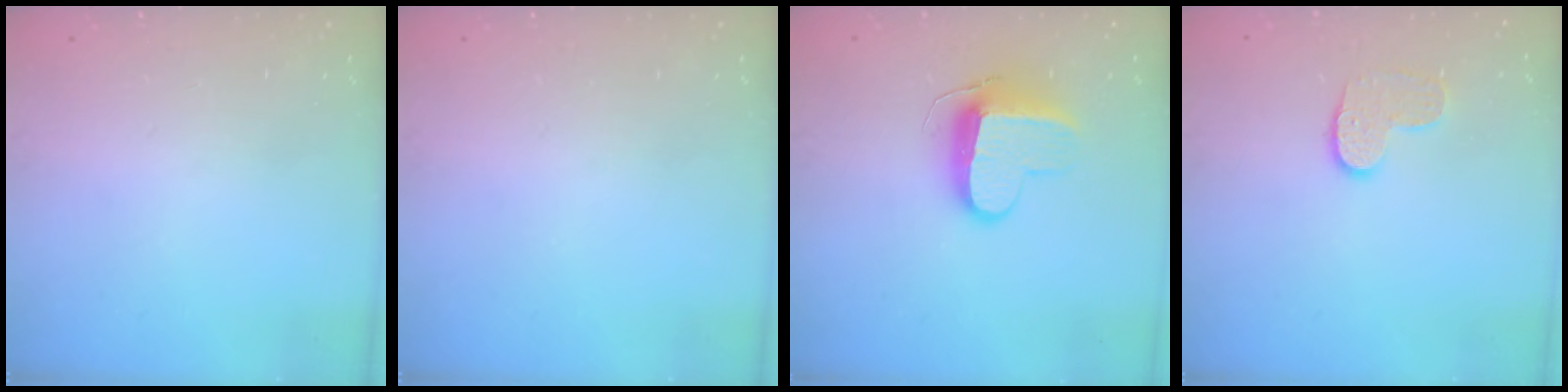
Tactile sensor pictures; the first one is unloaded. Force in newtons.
{"total": 0.0}
{"total": 9.4, "press": 9.3, "slide": 1.3}
{"total": 7.3, "press": 7.3, "slide": 0.2}